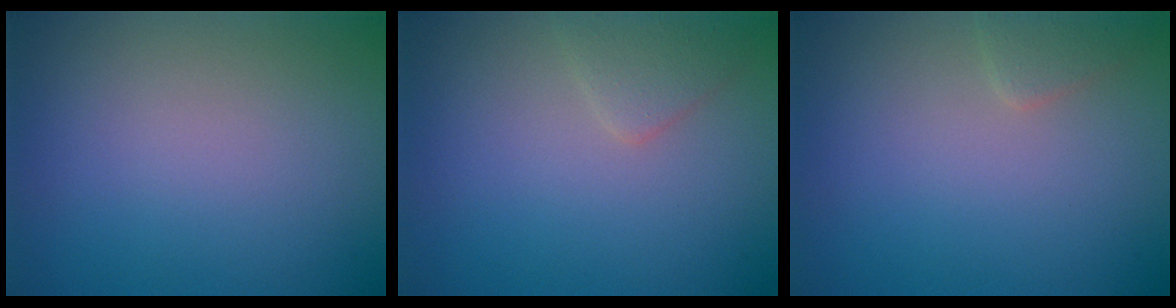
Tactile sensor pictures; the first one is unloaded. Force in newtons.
{"total": 1.6, "press": 1.6, "slide": 0.1}
{"total": 1.2, "press": 1.2, "slide": 0.1}